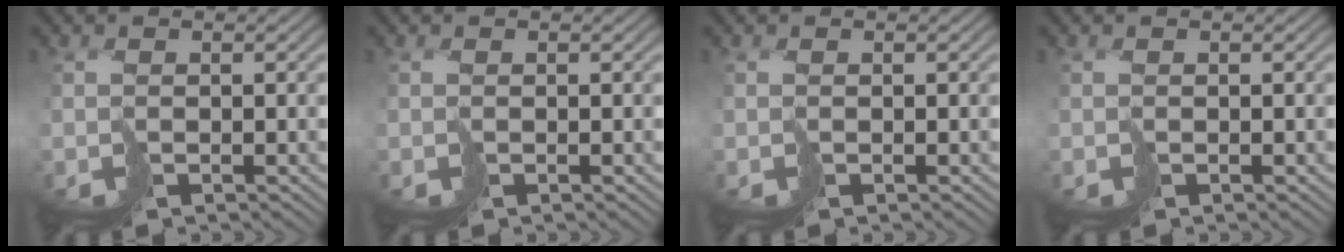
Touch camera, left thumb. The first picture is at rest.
{"total": 0.0}
{"total": 0.0}
{"total": 0.0}